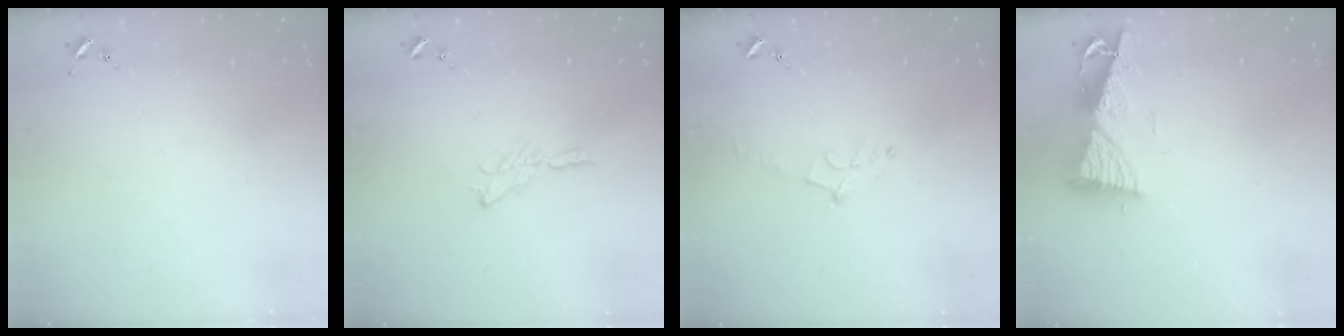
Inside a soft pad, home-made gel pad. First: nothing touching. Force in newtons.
{"total": 6.5, "press": 6.5, "slide": 0.3}
{"total": 5.6, "press": 5.5, "slide": 1.0}
{"total": 8.5, "press": 8.4, "slide": 1.0}